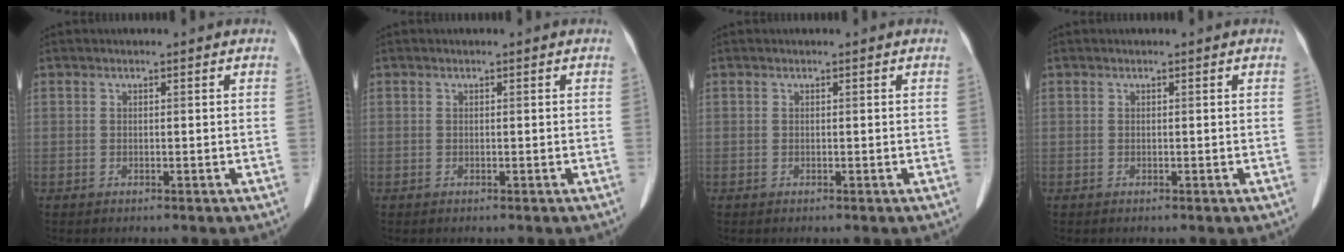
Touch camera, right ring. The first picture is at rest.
{"total": 0.0}
{"total": 0.0}
{"total": 0.0}